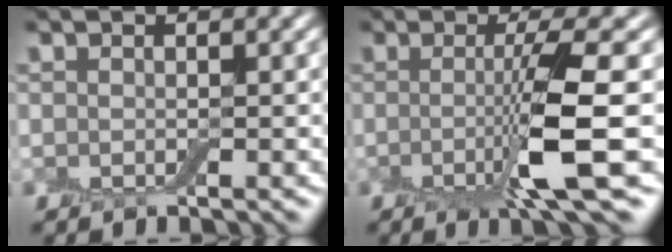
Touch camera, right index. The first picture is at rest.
{"total": 5.4, "force": [-0.8, 0.3, 5.3], "torque": [-0.094, -0.003, -0.023]}